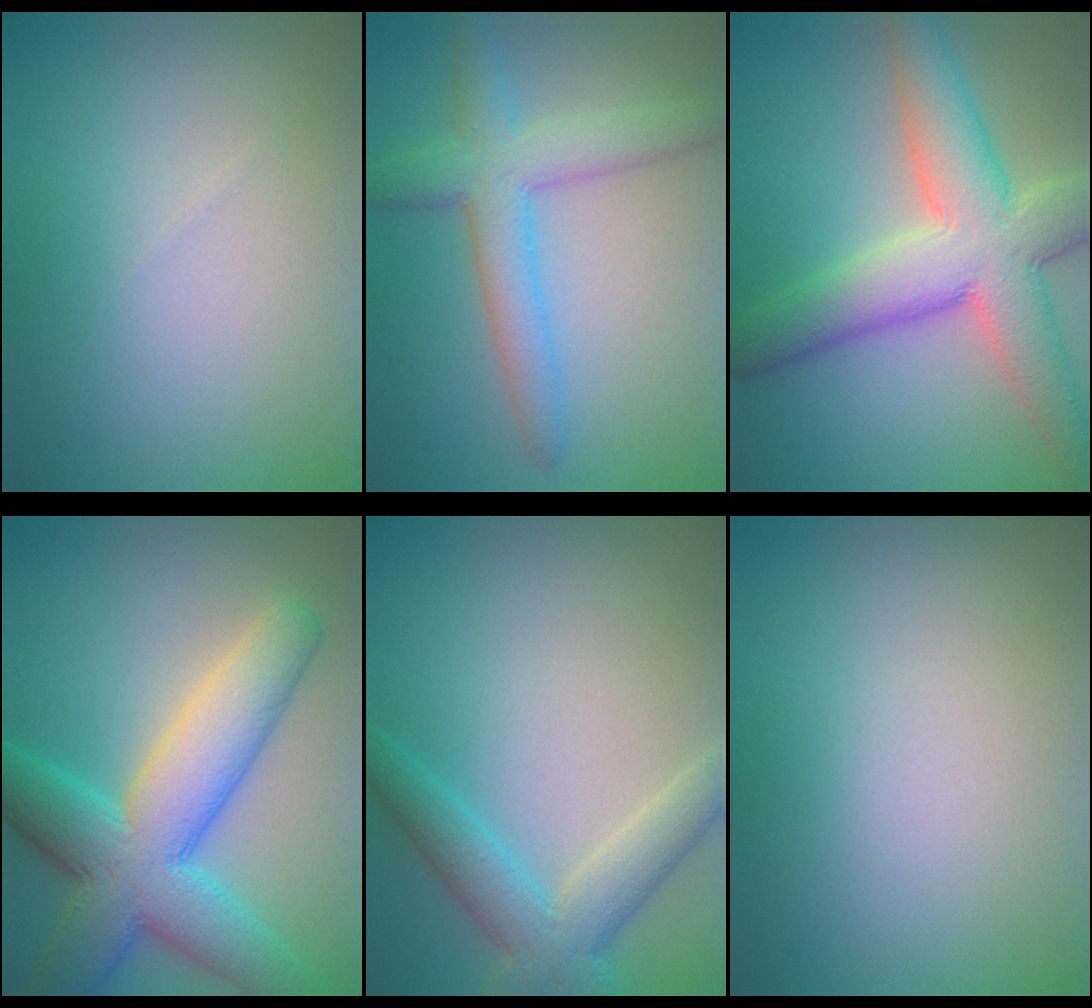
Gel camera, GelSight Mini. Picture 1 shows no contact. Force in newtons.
{"total": 5.4, "press": 5.3, "slide": 0.3}
{"total": 9.4, "press": 9.4, "slide": 0.5}
{"total": 10.0, "press": 10.0, "slide": 0.3}
{"total": 4.8, "press": 4.8, "slide": 0.3}
{"total": 0.0}